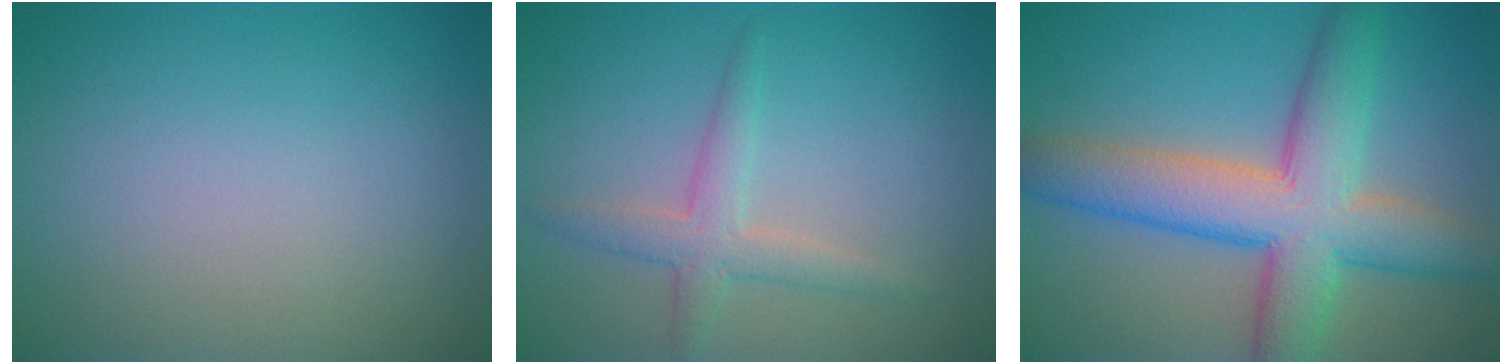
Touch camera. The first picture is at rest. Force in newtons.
{"total": 2.6, "press": 2.6, "slide": 0.1}
{"total": 9.2, "press": 9.2, "slide": 0.3}